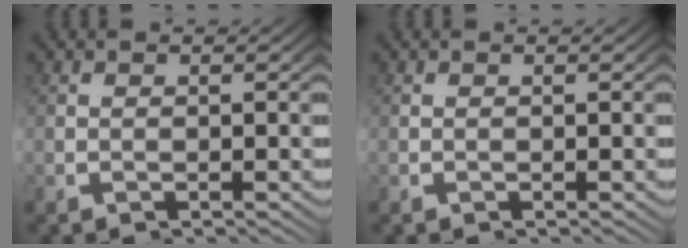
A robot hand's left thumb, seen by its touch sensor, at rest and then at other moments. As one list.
[{"total": 0.0}]